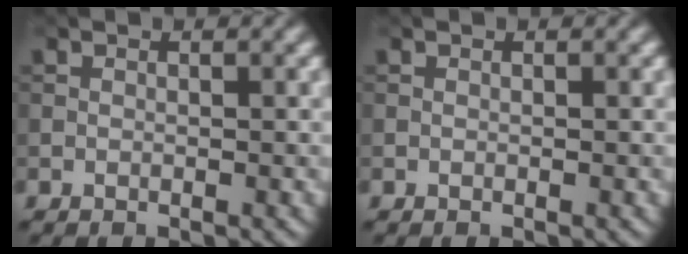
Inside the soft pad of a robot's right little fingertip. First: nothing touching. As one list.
[{"total": 0.0}]